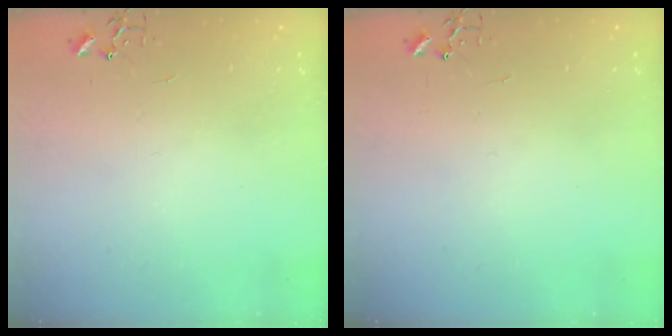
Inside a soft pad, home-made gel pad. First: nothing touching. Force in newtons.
{"total": 0.0}